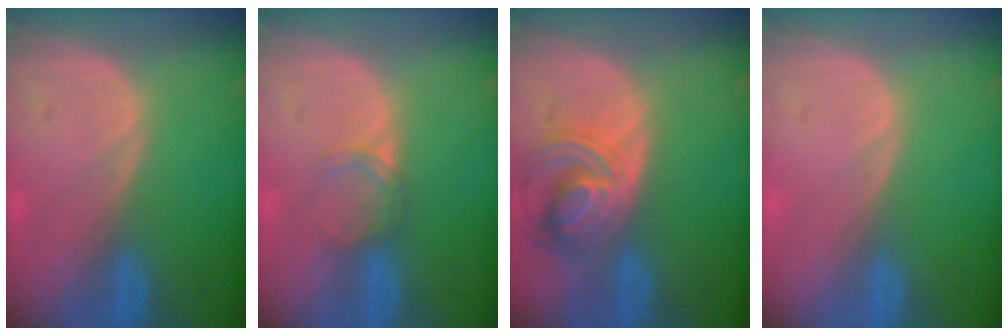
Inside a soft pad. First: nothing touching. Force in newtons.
{"total": 2.2, "press": 2.2, "slide": 0.2}
{"total": 7.6, "press": 6.8, "slide": 3.5}
{"total": 0.0}